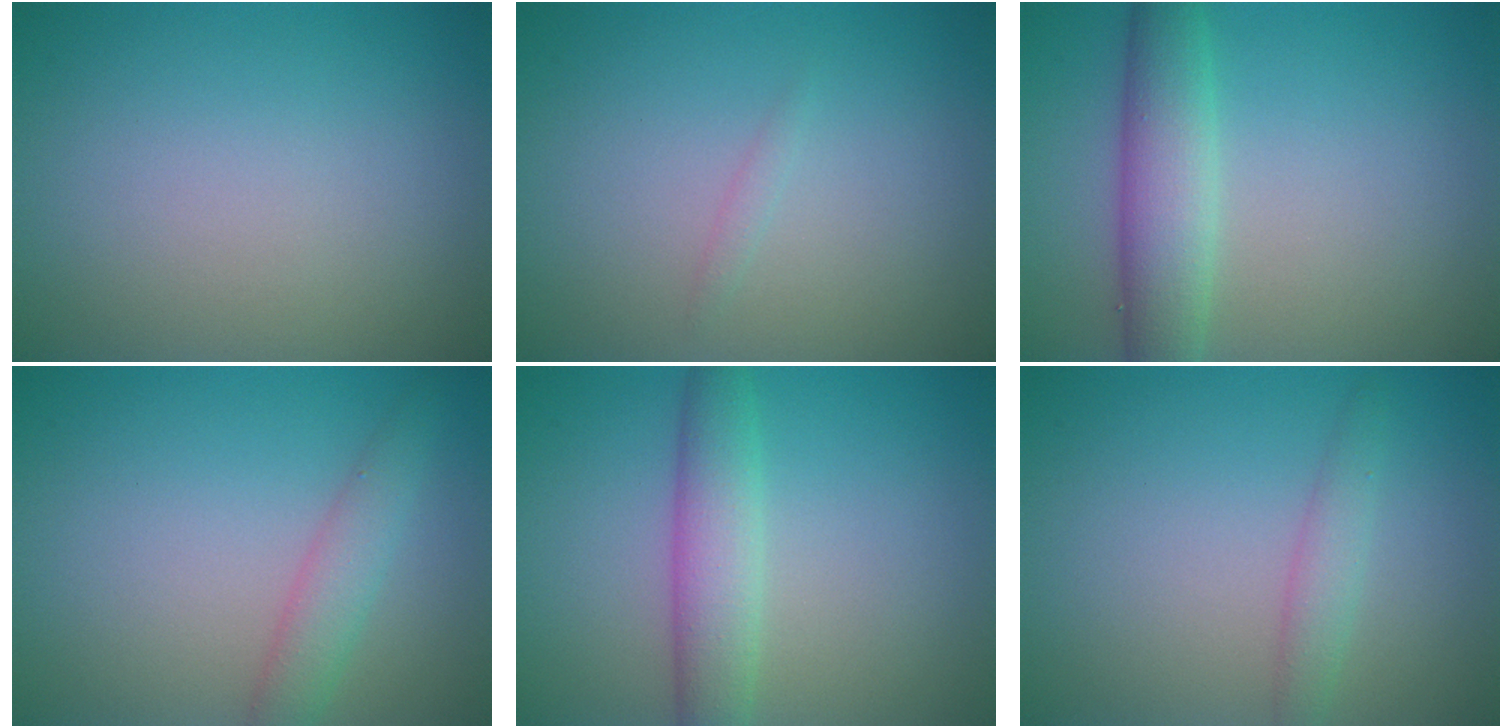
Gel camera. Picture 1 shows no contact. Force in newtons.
{"total": 0.5, "press": 0.5, "slide": 0.1}
{"total": 4.6, "press": 4.6, "slide": 0.1}
{"total": 2.4, "press": 2.4, "slide": 0.1}
{"total": 3.9, "press": 3.9, "slide": 0.1}
{"total": 1.8, "press": 1.7, "slide": 0.2}